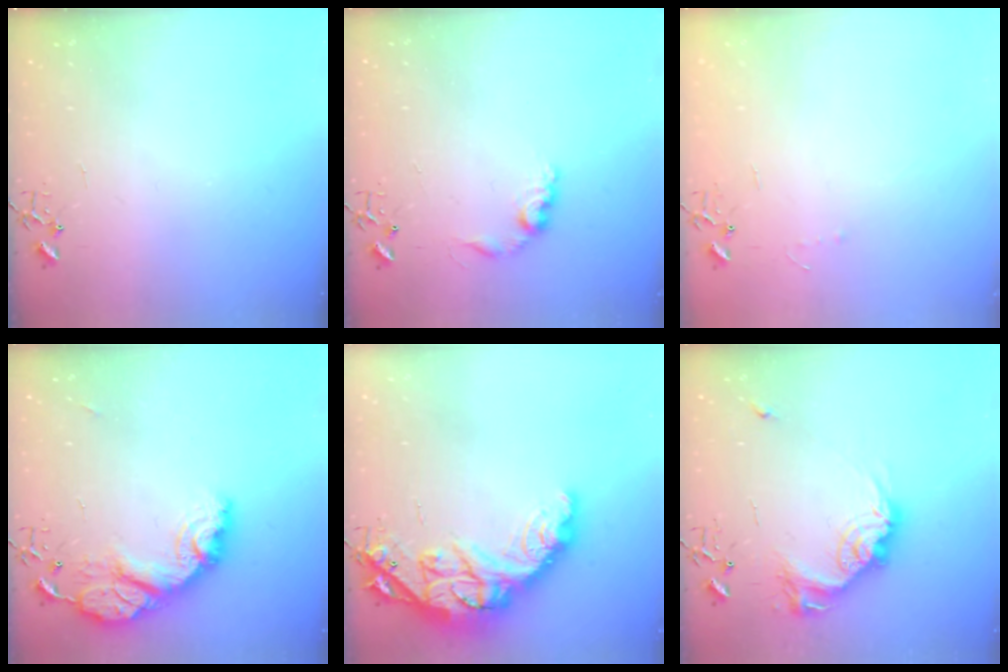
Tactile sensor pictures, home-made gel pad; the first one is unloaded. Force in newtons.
{"total": 8.3, "press": 8.2, "slide": 0.4}
{"total": 3.4, "press": 3.4, "slide": 0.5}
{"total": 15.7, "press": 15.6, "slide": 1.2}
{"total": 22.0, "press": 21.9, "slide": 1.6}
{"total": 17.4, "press": 17.3, "slide": 1.4}